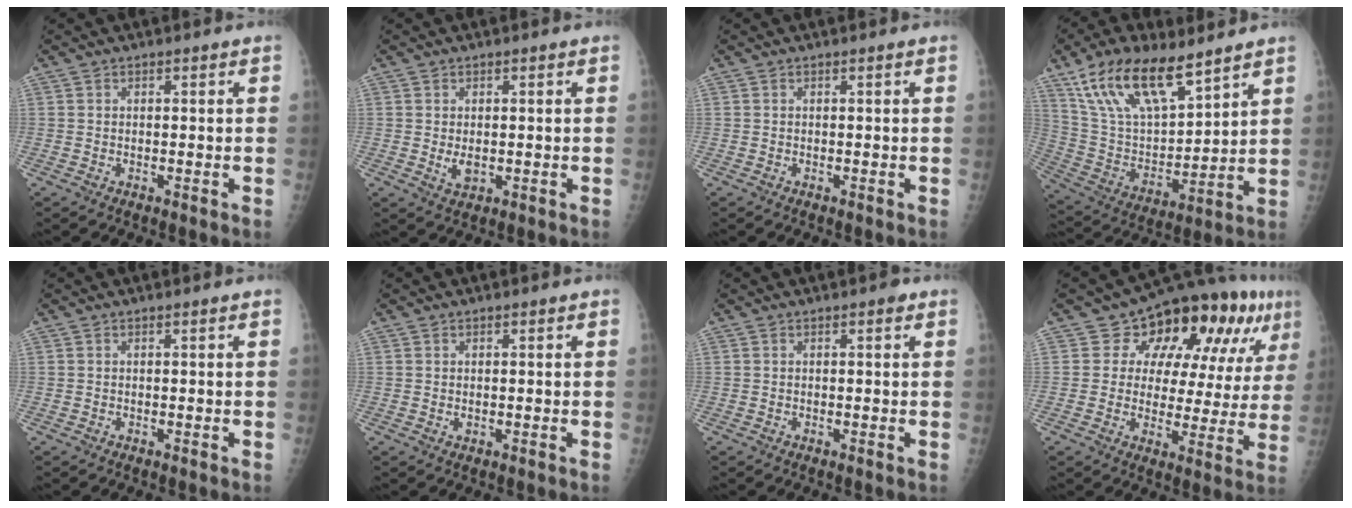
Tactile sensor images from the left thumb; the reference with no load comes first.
{"total": 2.9, "force": [-0.1, 2.0, 2.1], "torque": [-0.028, -0.006, 0.005]}
{"total": 0.0}
{"total": 19.3, "force": [12.8, 7.8, 12.3], "torque": [-0.198, -0.049, 0.249]}
{"total": 0.0}
{"total": 0.8, "force": [0.1, 0.6, 0.4], "torque": [-0.006, -0.001, 0.002]}
{"total": 0.9, "force": [0.4, 0.4, 0.6], "torque": [-0.005, 0.001, 0.002]}
{"total": 18.0, "force": [8.9, 9.7, 12.3], "torque": [-0.116, -0.013, 0.118]}